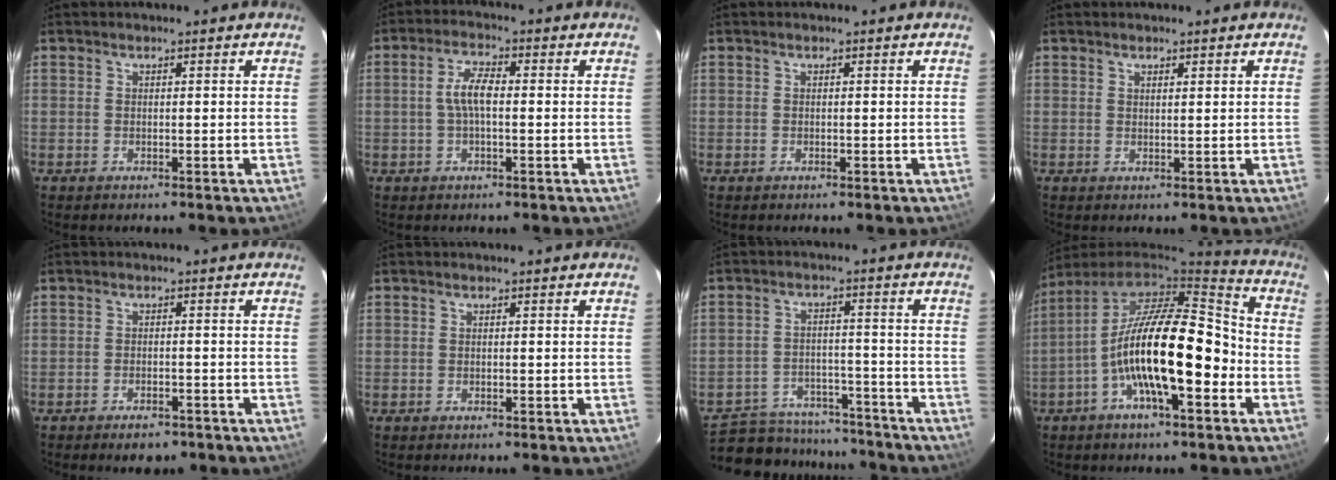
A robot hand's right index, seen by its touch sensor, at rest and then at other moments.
{"total": 4.9, "force": [-0.2, 1.7, 4.6], "torque": [-0.094, 0.010, -0.004]}
{"total": 0.0}
{"total": 1.1, "force": [0.9, 0.2, 0.5], "torque": [-0.010, -0.001, 0.014]}
{"total": 4.2, "force": [-3.1, 1.9, 2.0], "torque": [-0.036, 0.001, -0.042]}
{"total": 0.0}
{"total": 17.6, "force": [-15.0, 7.6, 5.3], "torque": [-0.130, 0.023, -0.197]}
{"total": 19.0, "force": [-5.7, 5.9, 17.1], "torque": [-0.296, -0.005, -0.110]}